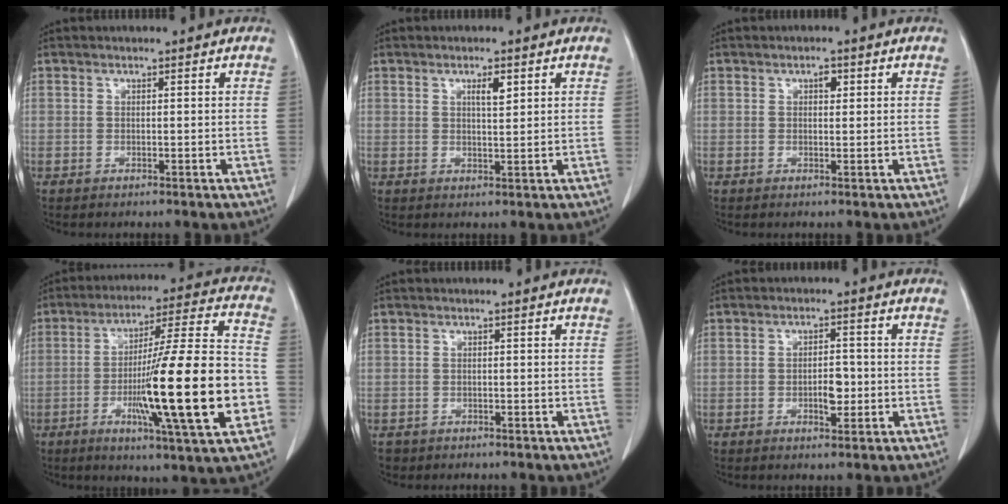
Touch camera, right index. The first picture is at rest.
{"total": 2.5, "force": [1.2, 0.5, 2.1], "torque": [-0.037, -0.002, 0.020]}
{"total": 1.4, "force": [0.6, 0.7, 1.0], "torque": [-0.014, 0.001, 0.008]}
{"total": 22.0, "force": [-5.2, 0.5, 21.3], "torque": [-0.325, -0.008, -0.082]}
{"total": 1.5, "force": [-0.8, 1.3, 0.0], "torque": [-0.013, 0.003, -0.011]}
{"total": 3.5, "force": [-0.7, 1.5, 3.1], "torque": [-0.047, 0.003, -0.007]}